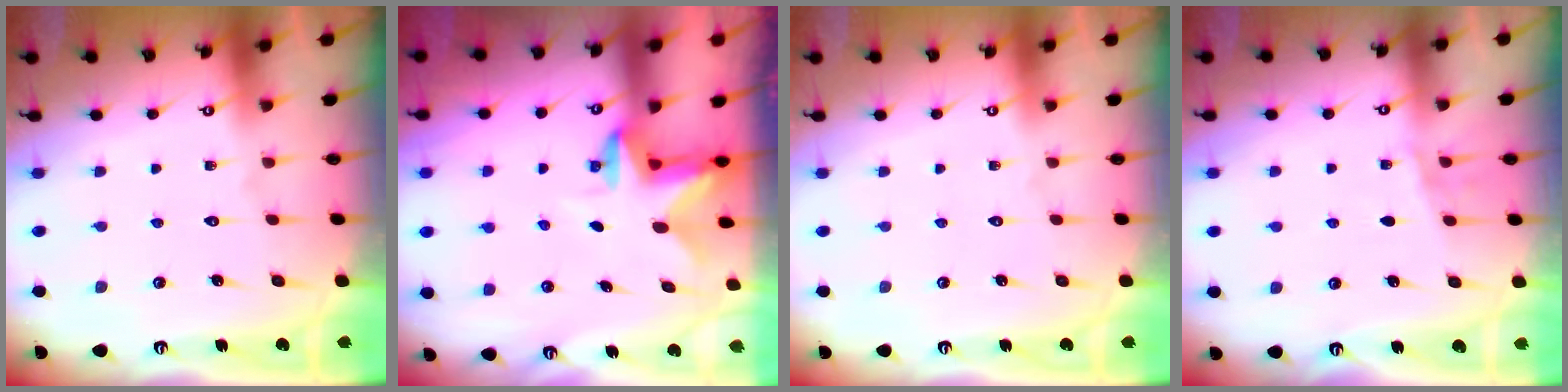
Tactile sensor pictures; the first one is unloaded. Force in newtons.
{"total": 2.5, "press": 2.5, "slide": 0.5}
{"total": 0.0}
{"total": 5.0, "press": 4.3, "slide": 2.6}